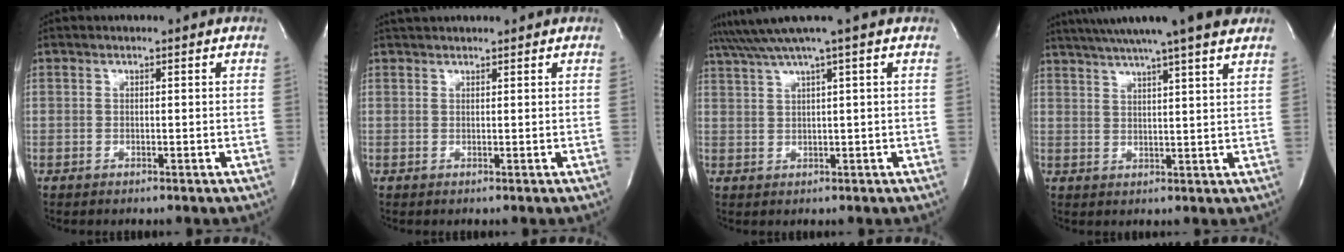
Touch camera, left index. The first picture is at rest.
{"total": 2.9, "force": [2.7, 0.3, 0.8], "torque": [-0.011, 0.031, 0.046]}
{"total": 5.5, "force": [4.2, -2.2, 2.9], "torque": [-0.057, 0.022, 0.080]}
{"total": 16.6, "force": [13.9, -0.6, 9.1], "torque": [-0.154, 0.019, 0.188]}